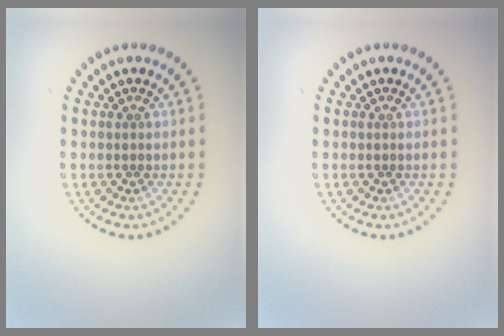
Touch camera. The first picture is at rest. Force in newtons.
{"total": 0.0}